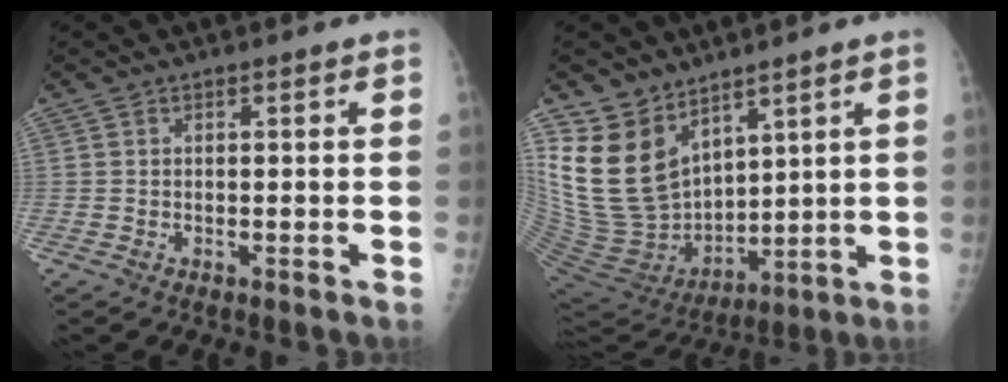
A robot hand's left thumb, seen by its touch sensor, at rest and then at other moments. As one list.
[{"total": 17.0, "force": [10.3, 10.7, 8.3], "torque": [-0.134, -0.059, 0.228]}]